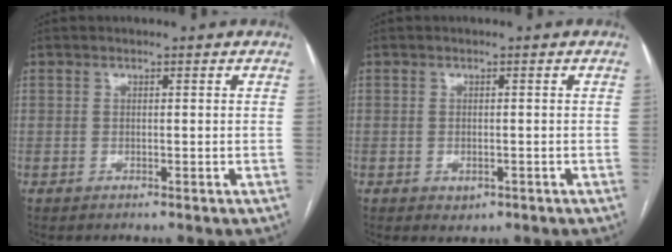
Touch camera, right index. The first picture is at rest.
{"total": 1.5, "force": [-0.6, 1.1, 0.8], "torque": [-0.011, 0.001, -0.001]}